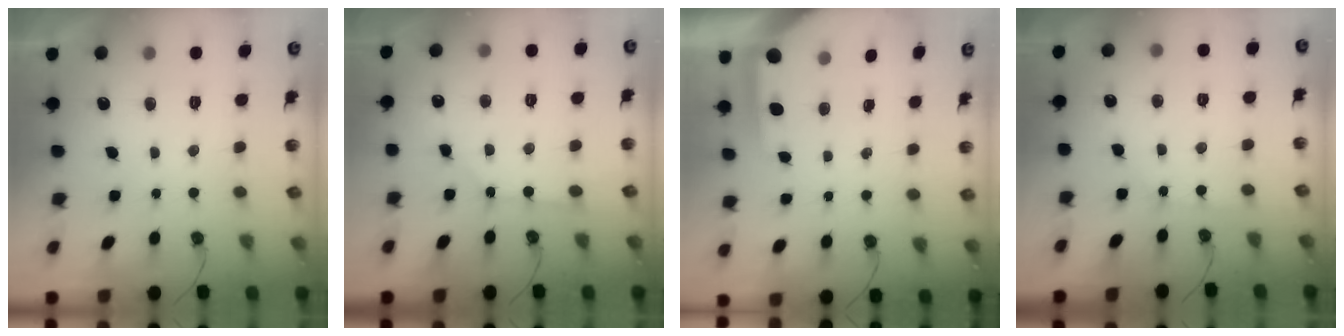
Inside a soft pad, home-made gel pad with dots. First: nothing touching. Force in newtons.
{"total": 2.3, "press": 2.2, "slide": 0.3}
{"total": 5.1, "press": 5.1, "slide": 0.5}
{"total": 2.7, "press": 2.7, "slide": 0.5}